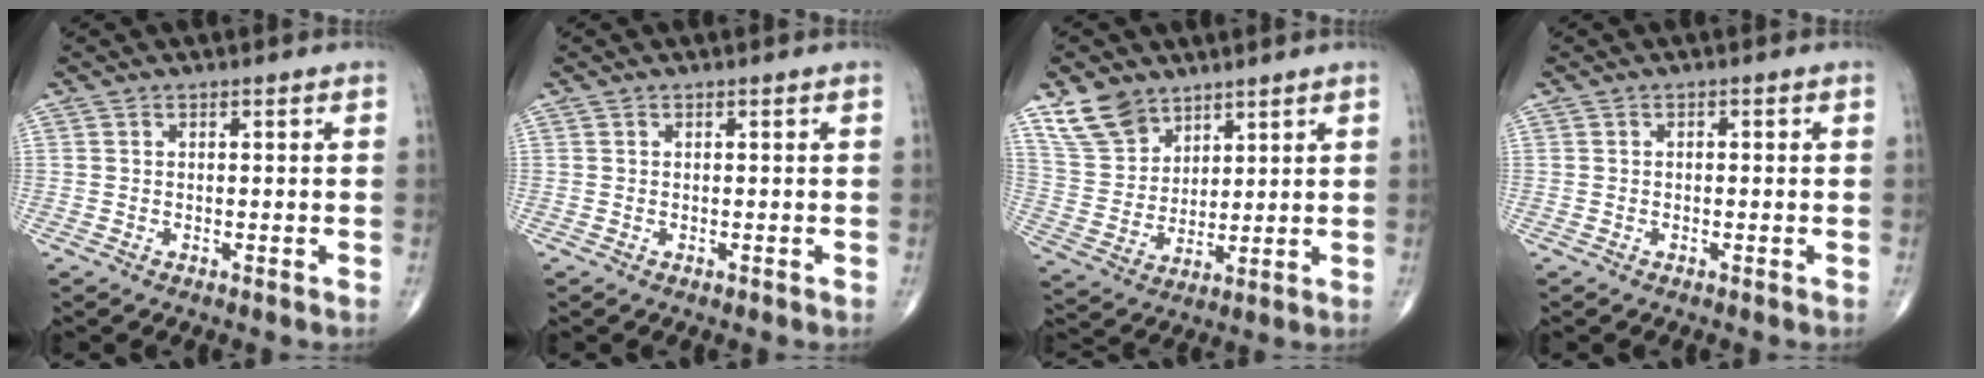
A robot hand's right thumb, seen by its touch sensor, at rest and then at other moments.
{"total": 0.0}
{"total": 9.7, "force": [6.8, 6.0, 3.4], "torque": [-0.049, -0.028, 0.144]}
{"total": 0.5, "force": [-0.1, 0.3, 0.4], "torque": [-0.002, 0.000, -0.004]}